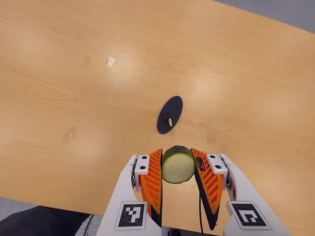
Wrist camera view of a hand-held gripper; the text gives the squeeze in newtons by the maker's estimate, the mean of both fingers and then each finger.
{"total": 9.9, "left": 9.4, "right": 10.4}